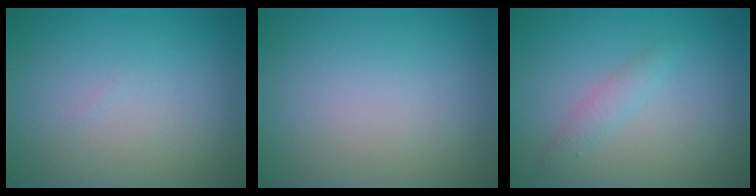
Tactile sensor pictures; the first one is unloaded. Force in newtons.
{"total": 0.0}
{"total": 1.4, "press": 1.4, "slide": 0.1}